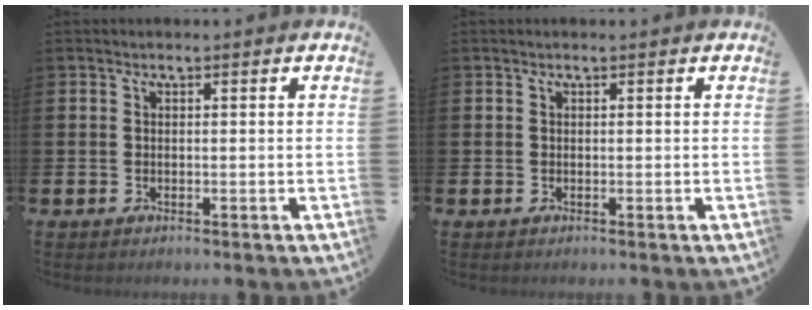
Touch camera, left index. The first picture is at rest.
{"total": 0.0}